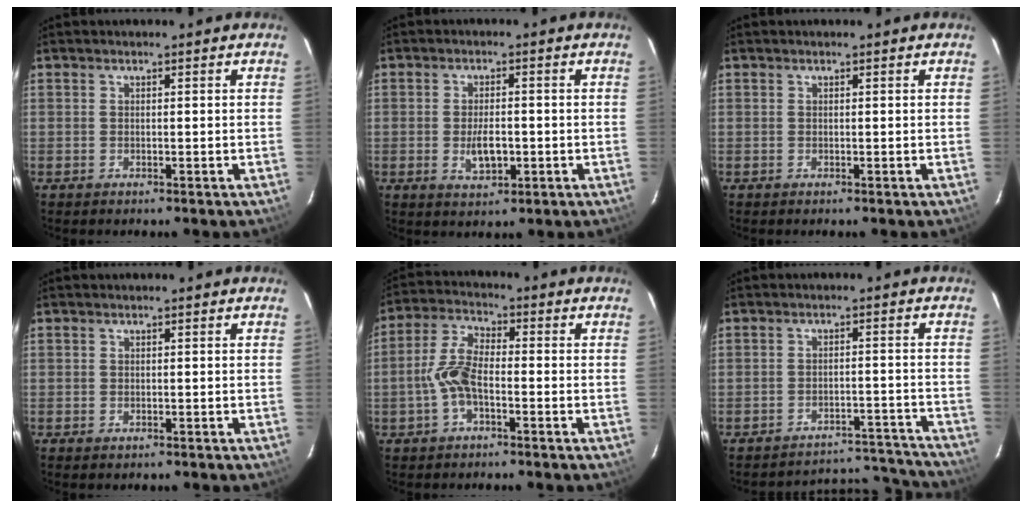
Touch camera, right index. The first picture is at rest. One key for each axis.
{"total": 5.1, "fx": -1.0, "fy": 2.5, "fz": 4.3, "tx": -0.084, "ty": -0.005, "tz": -0.012}
{"total": 0.0}
{"total": 0.6, "fx": -0.4, "fy": 0.5, "fz": 0.2, "tx": -0.002, "ty": -0.003, "tz": -0.007}
{"total": 6.9, "fx": -2.2, "fy": 3.1, "fz": 5.8, "tx": -0.130, "ty": 0.013, "tz": -0.044}
{"total": 14.7, "fx": -14.3, "fy": 3.2, "fz": 1.2, "tx": -0.017, "ty": 0.045, "tz": -0.180}